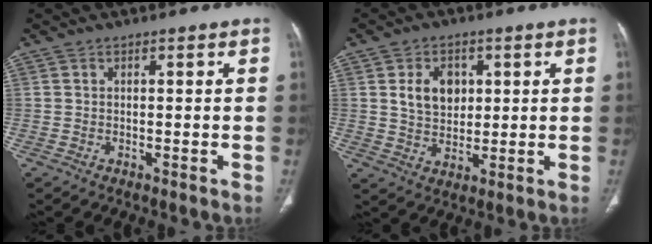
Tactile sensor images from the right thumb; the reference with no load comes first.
{"total": 7.4, "force": [2.0, 5.4, 4.6], "torque": [-0.050, -0.013, 0.040]}